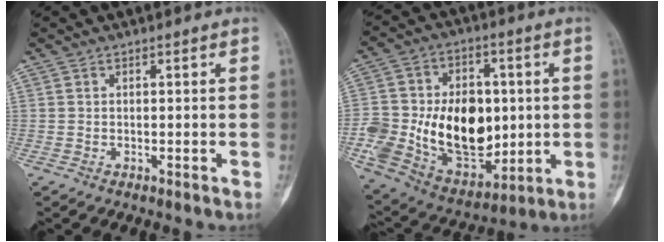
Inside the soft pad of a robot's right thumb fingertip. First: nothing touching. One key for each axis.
{"total": 26.1, "fx": -0.9, "fy": 17.7, "fz": 19.2, "tx": -0.330, "ty": 0.001, "tz": 0.016}